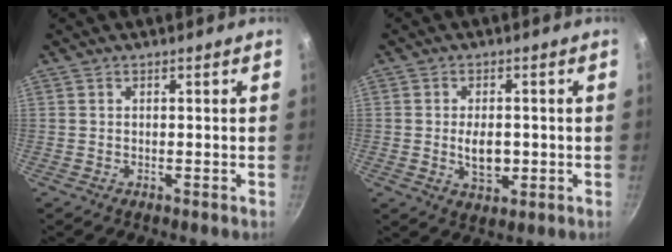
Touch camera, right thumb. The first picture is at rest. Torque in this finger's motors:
{"motor_torque": [0.43, 0.09, 0.80, -0.52, 0.16]}